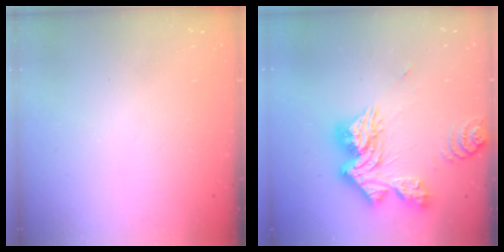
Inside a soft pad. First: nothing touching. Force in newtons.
{"total": 18.5, "press": 18.4, "slide": 1.6}